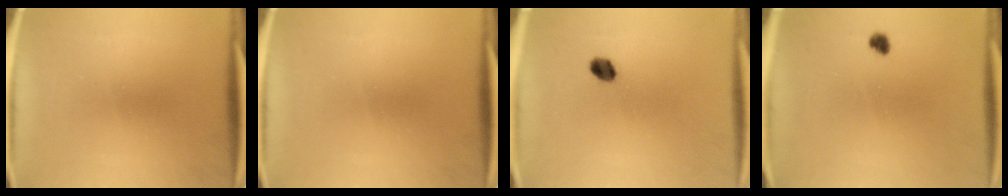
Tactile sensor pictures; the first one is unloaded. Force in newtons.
{"total": 0.0}
{"total": 3.5}
{"total": 1.7}